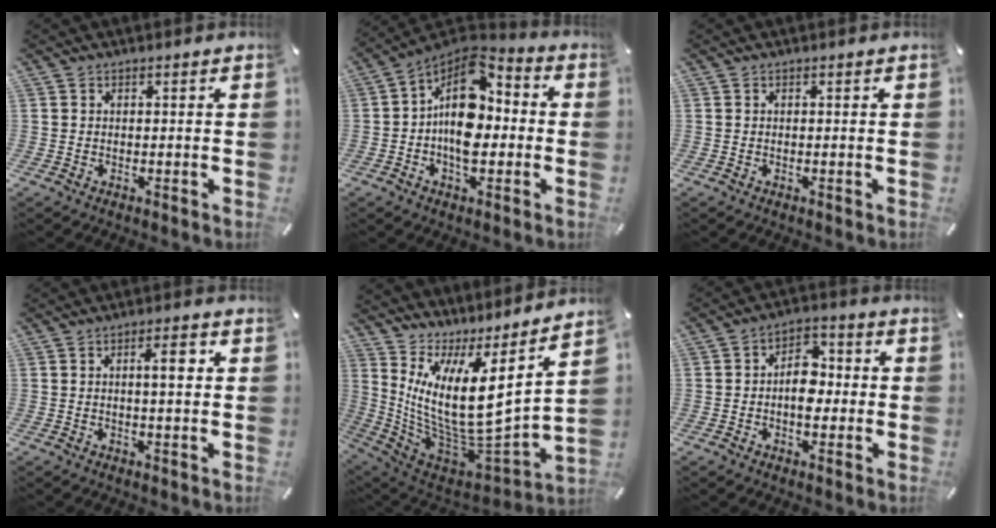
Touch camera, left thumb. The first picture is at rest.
{"total": 14.8, "force": [-0.8, 9.5, 11.3], "torque": [-0.208, -0.008, -0.017]}
{"total": 0.0}
{"total": 5.2, "force": [0.9, 1.2, 4.9], "torque": [-0.081, 0.002, 0.008]}
{"total": 14.4, "force": [4.0, 4.9, 13.0], "torque": [-0.248, -0.095, 0.062]}
{"total": 7.3, "force": [-1.3, 5.1, 5.1], "torque": [-0.067, 0.011, -0.026]}